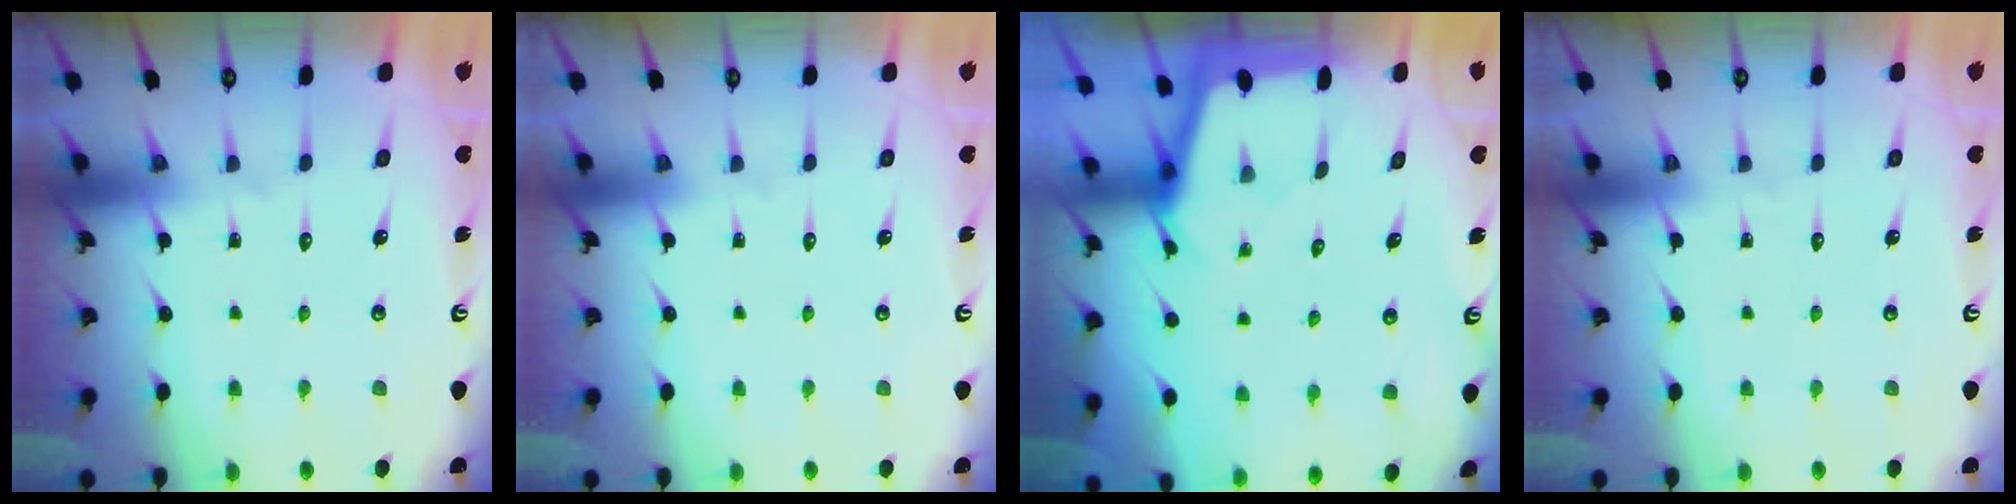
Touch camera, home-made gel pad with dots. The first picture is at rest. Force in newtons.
{"total": 0.0}
{"total": 2.1, "press": 2.1, "slide": 0.3}
{"total": 0.0}